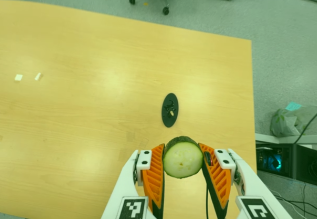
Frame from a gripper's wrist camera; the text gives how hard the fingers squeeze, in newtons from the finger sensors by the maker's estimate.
{"total": 9.2, "left": 8.5, "right": 9.8}